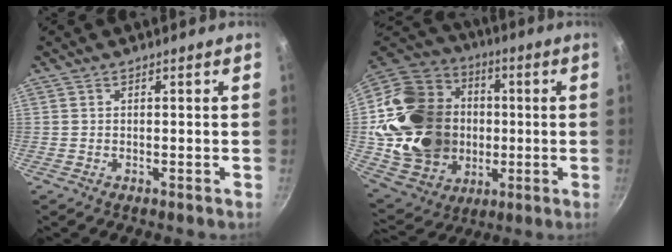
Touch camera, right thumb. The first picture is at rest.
{"total": 27.3, "force": [-0.8, 22.6, 15.3], "torque": [-0.257, 0.034, 0.008]}